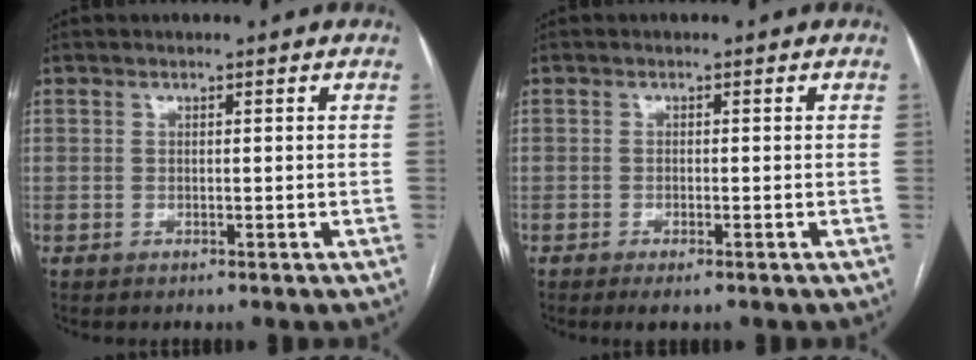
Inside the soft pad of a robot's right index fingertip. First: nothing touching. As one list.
[{"total": 2.0, "force": [-1.3, 0.4, 1.5], "torque": [-0.024, -0.003, -0.019]}]